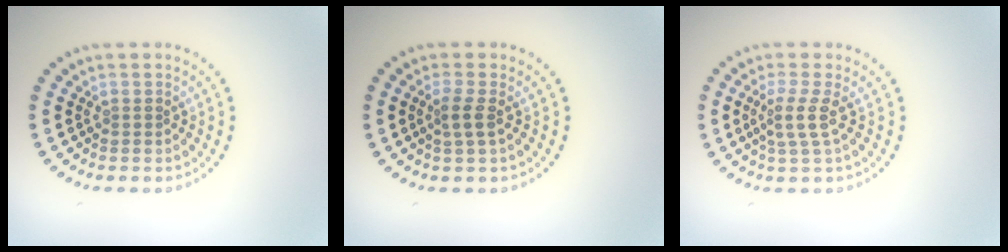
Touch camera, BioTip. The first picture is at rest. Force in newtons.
{"total": 1.7, "press": 1.4, "slide": 1.0}
{"total": 2.2, "press": 1.5, "slide": 1.5}